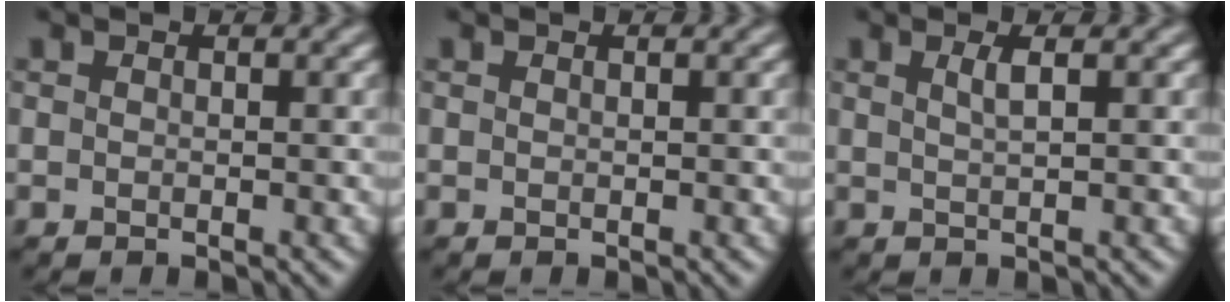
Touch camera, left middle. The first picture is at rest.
{"total": 0.0}
{"total": 1.7, "force": [0.6, 0.5, 1.5], "torque": [-0.020, 0.003, 0.008]}